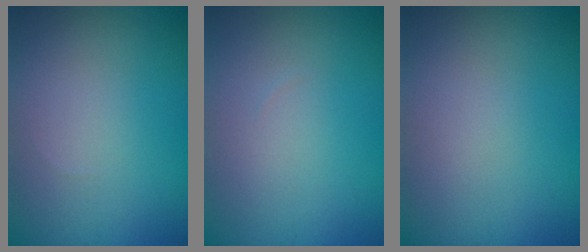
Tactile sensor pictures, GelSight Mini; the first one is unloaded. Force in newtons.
{"total": 0.0}
{"total": 0.0}